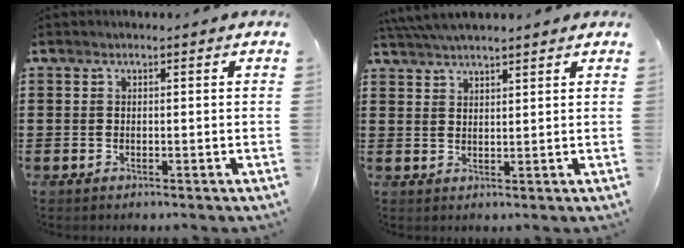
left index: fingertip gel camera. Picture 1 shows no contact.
{"total": 4.0, "force": [3.7, 0.2, 1.4], "torque": [-0.037, 0.000, 0.070]}